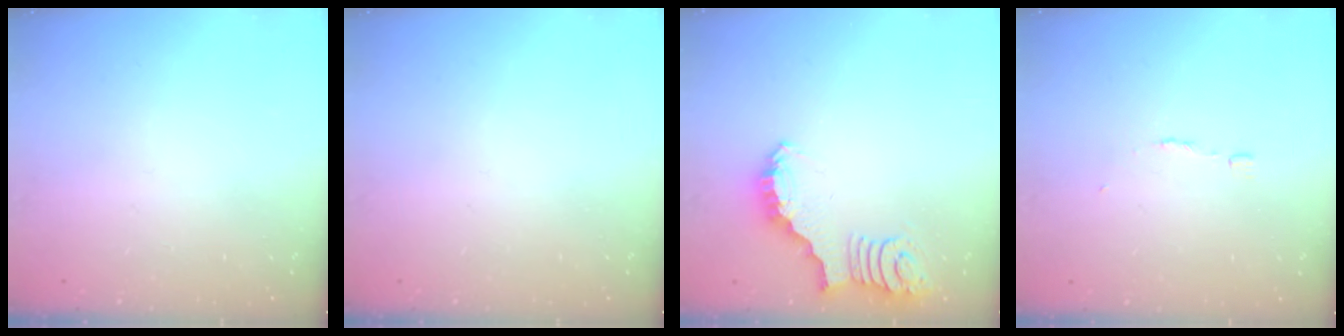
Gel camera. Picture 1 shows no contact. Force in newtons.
{"total": 0.0}
{"total": 2.6, "press": 2.6, "slide": 0.5}
{"total": 2.7, "press": 2.7, "slide": 0.2}